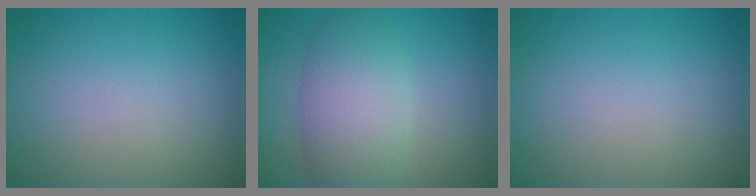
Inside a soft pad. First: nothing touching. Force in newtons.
{"total": 5.8, "press": 5.8, "slide": 0.1}
{"total": 0.0}